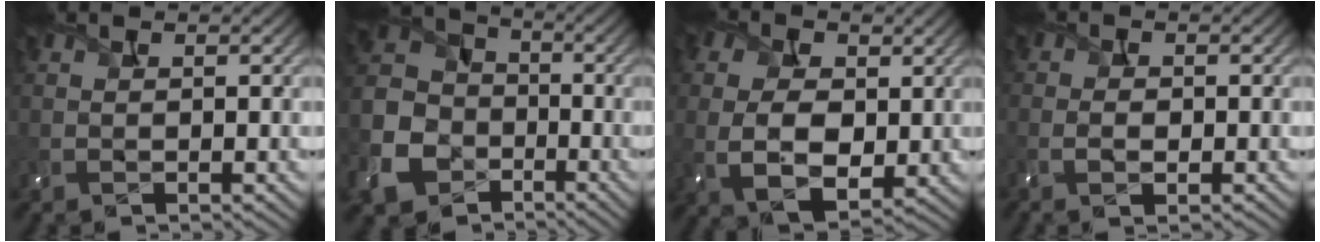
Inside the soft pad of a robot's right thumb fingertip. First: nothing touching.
{"total": 13.1, "force": [-6.2, 9.9, 5.9], "torque": [-0.190, -0.041, -0.121]}
{"total": 9.0, "force": [0.2, 5.8, 6.8], "torque": [-0.175, 0.001, 0.007]}
{"total": 2.5, "force": [-1.0, 1.1, 2.0], "torque": [-0.034, -0.003, -0.015]}